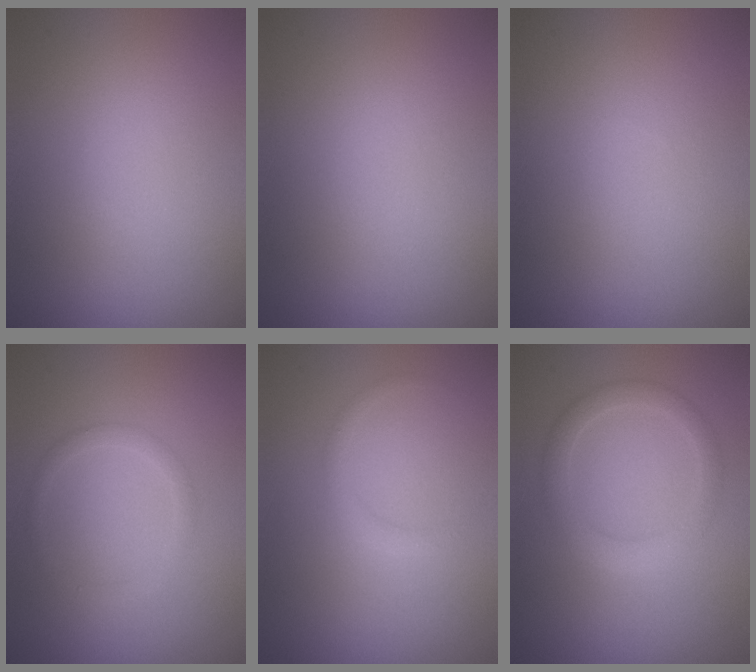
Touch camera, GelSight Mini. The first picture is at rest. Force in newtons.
{"total": 0.0}
{"total": 0.0}
{"total": 1.2, "press": 1.2, "slide": 0.0}
{"total": 1.0, "press": 1.0, "slide": 0.0}
{"total": 2.6, "press": 2.6, "slide": 0.4}